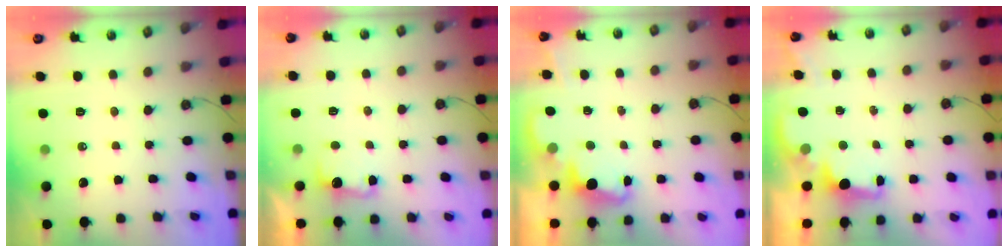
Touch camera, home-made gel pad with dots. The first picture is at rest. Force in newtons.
{"total": 3.6, "press": 3.4, "slide": 1.1}
{"total": 2.5, "press": 2.4, "slide": 0.5}
{"total": 2.0, "press": 1.9, "slide": 0.8}